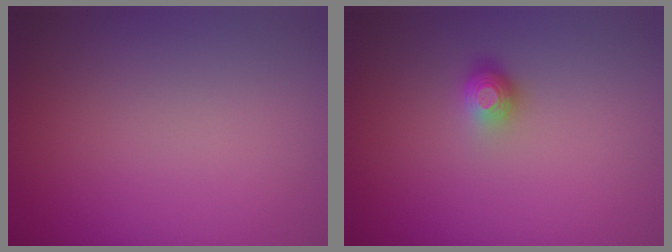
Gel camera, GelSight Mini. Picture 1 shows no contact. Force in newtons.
{"total": 1.6, "press": 1.1, "slide": 1.2}